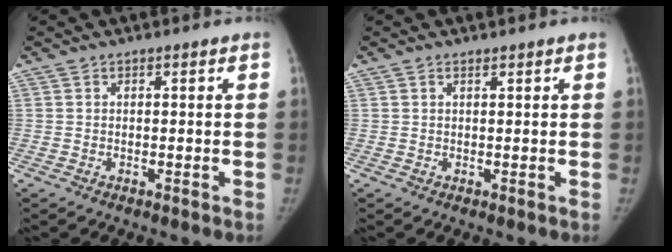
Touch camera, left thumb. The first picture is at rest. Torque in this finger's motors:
{"motor_torque": [-0.38, 0.19, -0.35, 0.26, 0.03]}